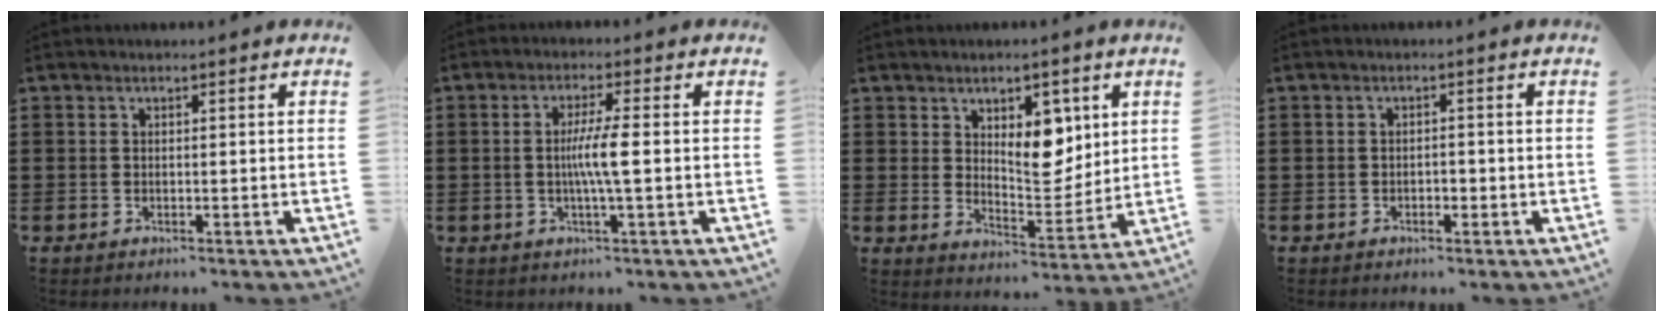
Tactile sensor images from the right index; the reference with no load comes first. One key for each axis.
{"total": 5.1, "fx": -0.4, "fy": 0.0, "fz": 5.1, "tx": -0.090, "ty": -0.006, "tz": -0.010}
{"total": 7.8, "fx": 3.6, "fy": 4.6, "fz": 5.2, "tx": -0.077, "ty": -0.013, "tz": 0.057}
{"total": 1.3, "fx": -0.7, "fy": 0.7, "fz": 0.9, "tx": -0.018, "ty": 0.000, "tz": -0.013}